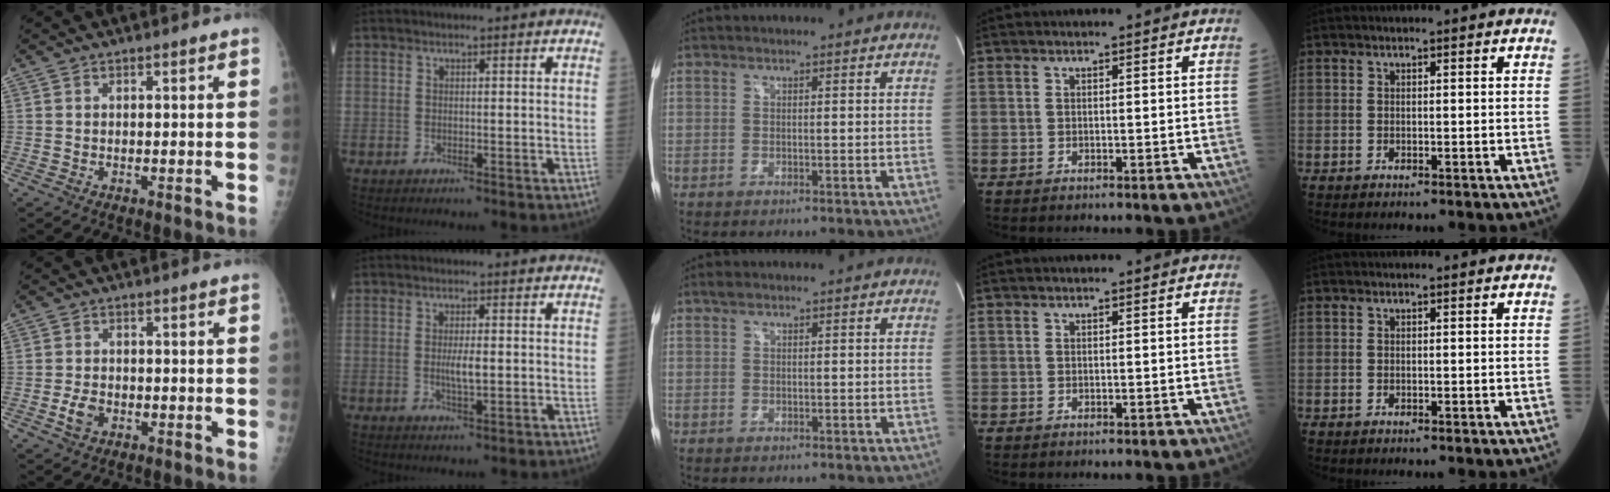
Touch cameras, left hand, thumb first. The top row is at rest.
{"thumb": {"total": 3.1, "force": [-1.2, 2.1, 1.9], "torque": [-0.034, 0.008, -0.021]}, "index": {"total": 2.6, "force": [0.0, 0.4, 2.6], "torque": [-0.053, -0.005, 0.001]}, "middle": {"total": 0.7, "force": [0.6, 0.3, 0.3], "torque": [-0.006, 0.009, 0.010]}}